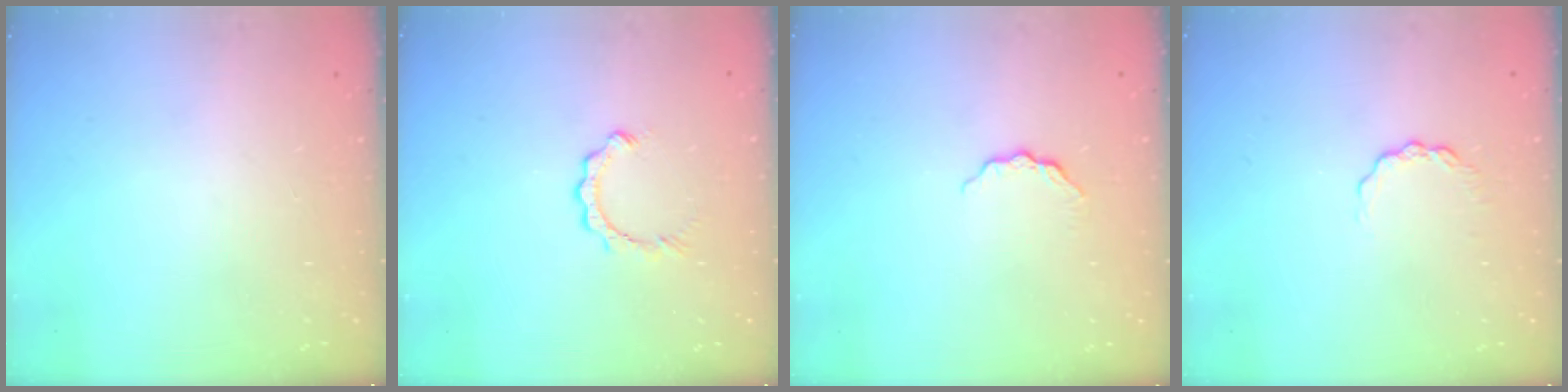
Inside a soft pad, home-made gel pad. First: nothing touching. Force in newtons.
{"total": 2.5, "press": 2.5, "slide": 0.3}
{"total": 5.5, "press": 5.4, "slide": 0.6}
{"total": 3.8, "press": 3.8, "slide": 0.5}